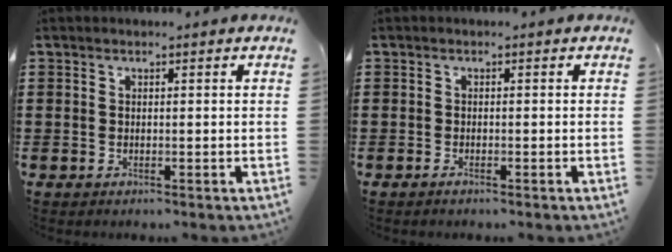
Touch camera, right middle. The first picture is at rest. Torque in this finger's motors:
{"motor_torque": [0.00, -0.02, -0.02, -0.01]}